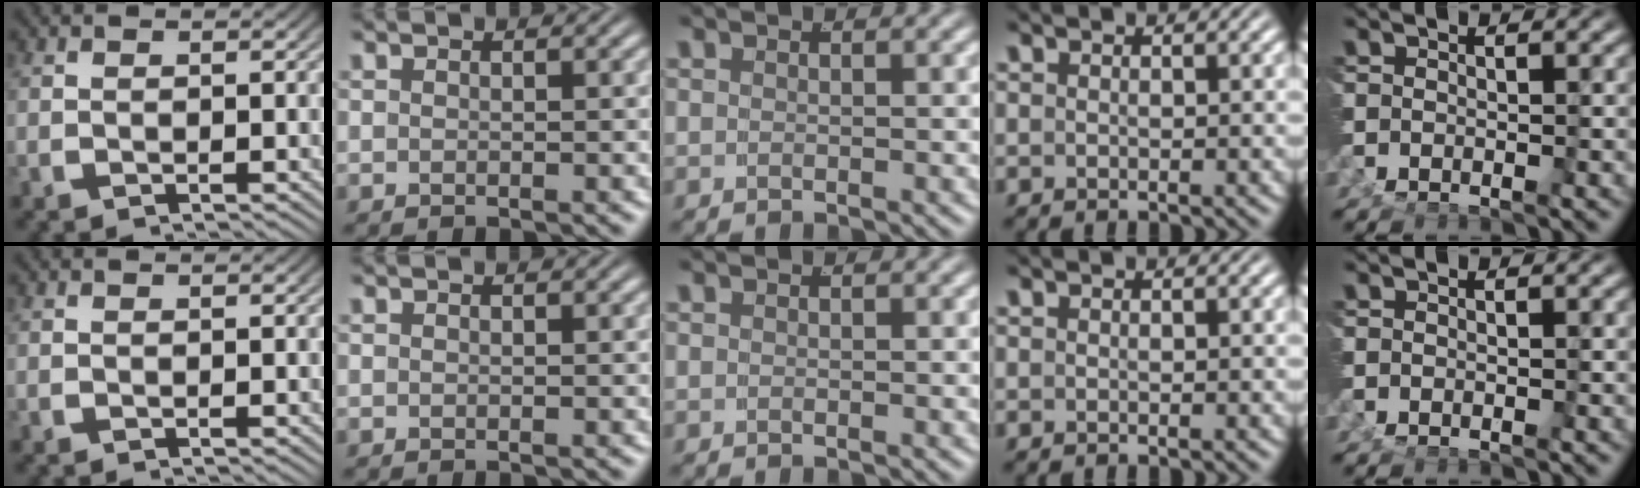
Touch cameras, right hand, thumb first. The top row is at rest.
{}